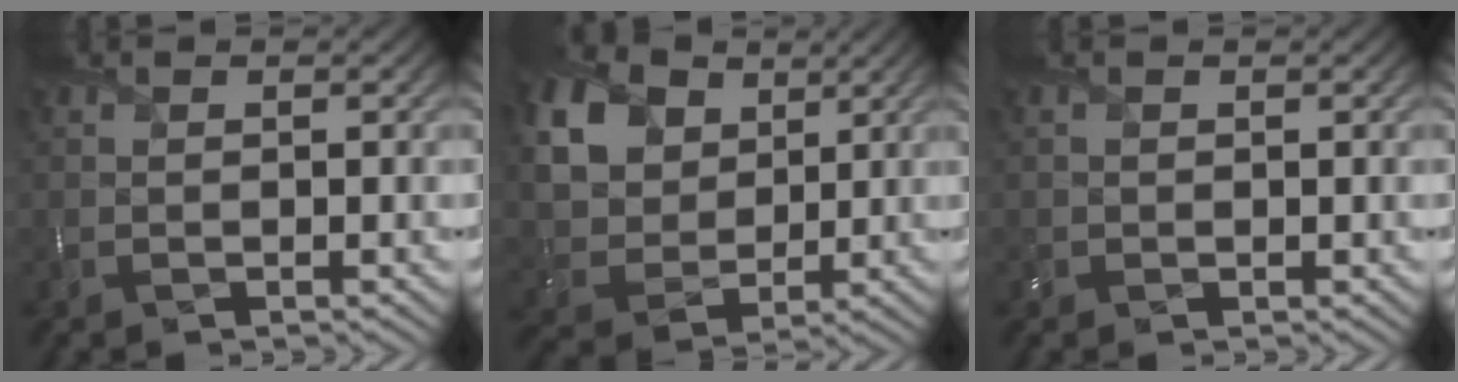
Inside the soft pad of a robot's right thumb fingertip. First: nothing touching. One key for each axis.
{"total": 16.9, "fx": 7.5, "fy": 12.4, "fz": 8.6, "tx": -0.255, "ty": 0.022, "tz": 0.165}
{"total": 0.9, "fx": 0.2, "fy": 0.8, "fz": 0.4, "tx": -0.014, "ty": 0.002, "tz": 0.004}